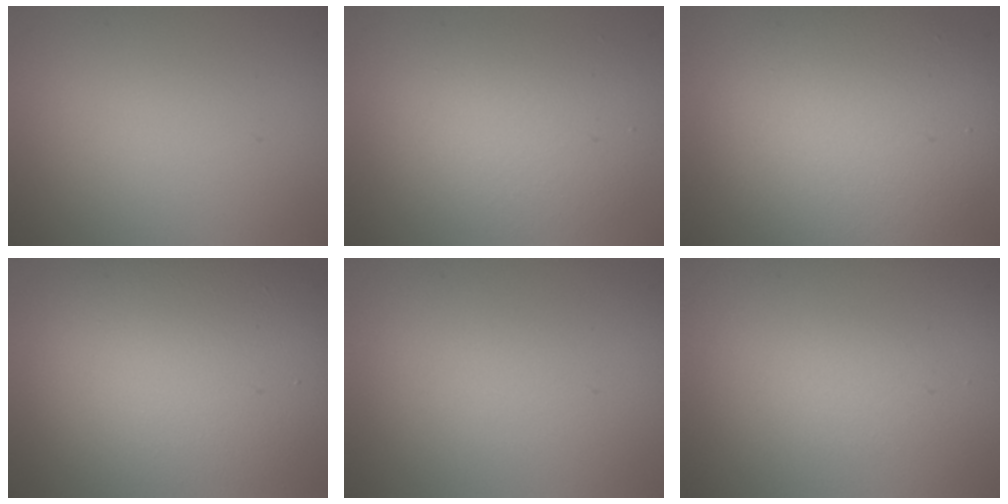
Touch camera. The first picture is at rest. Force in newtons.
{"total": 4.8, "press": 4.8, "slide": 0.5}
{"total": 8.3, "press": 8.3, "slide": 0.4}
{"total": 14.0, "press": 14.0, "slide": 0.6}
{"total": 0.0}
{"total": 0.9, "press": 0.9, "slide": 0.2}